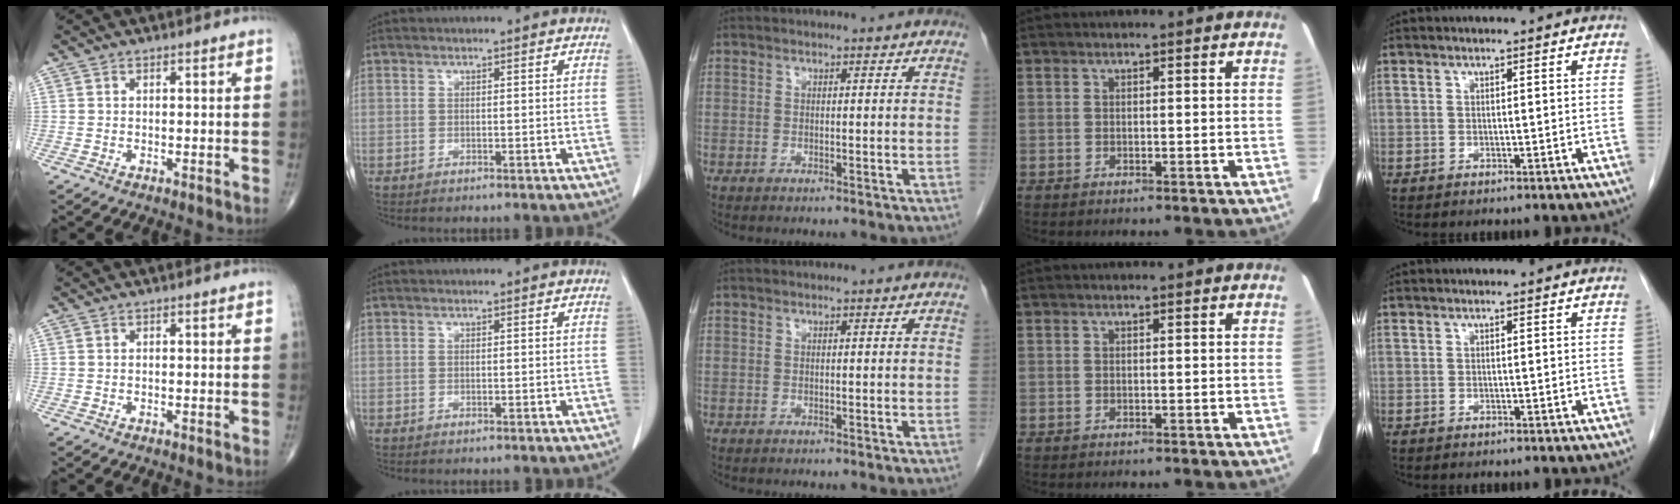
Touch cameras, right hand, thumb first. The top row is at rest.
{}